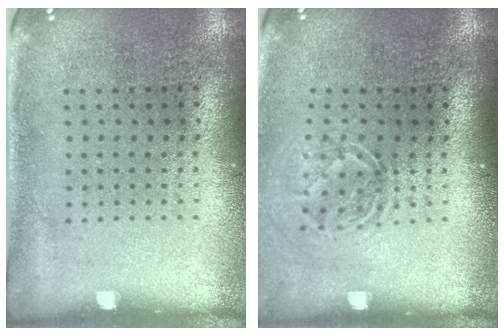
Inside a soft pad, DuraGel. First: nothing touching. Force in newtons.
{"total": 1.5, "press": 1.1, "slide": 1.0}